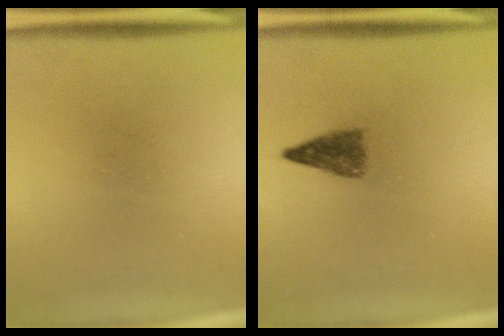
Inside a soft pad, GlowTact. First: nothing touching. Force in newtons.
{"total": 2.9}